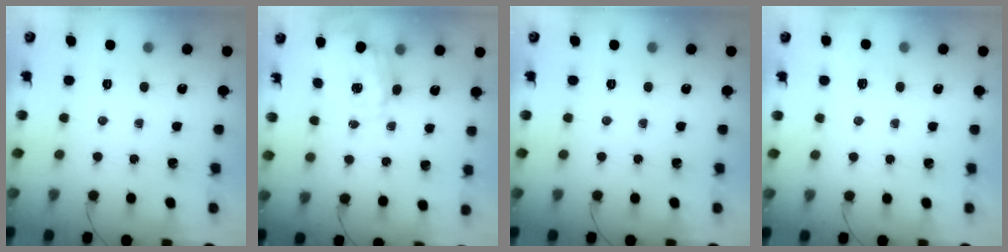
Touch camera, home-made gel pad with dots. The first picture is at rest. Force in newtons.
{"total": 3.6, "press": 3.5, "slide": 0.7}
{"total": 0.0}
{"total": 6.1, "press": 5.9, "slide": 1.4}